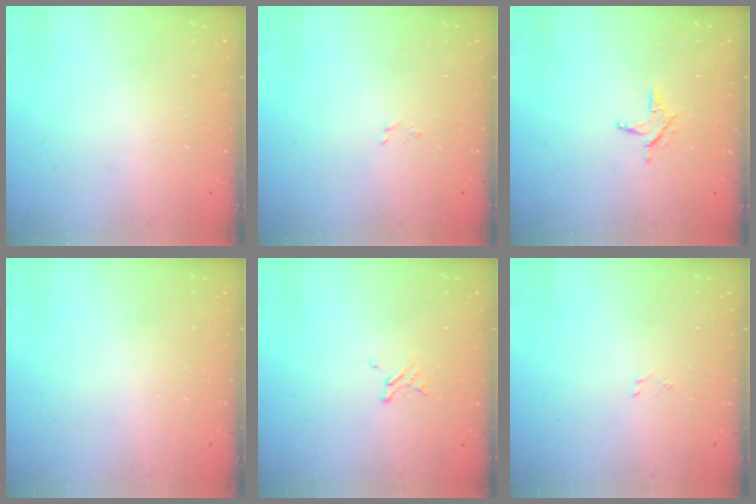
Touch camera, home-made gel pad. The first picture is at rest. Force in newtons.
{"total": 1.6, "press": 1.5, "slide": 0.3}
{"total": 4.1, "press": 4.1, "slide": 0.4}
{"total": 0.0}
{"total": 1.6, "press": 1.6, "slide": 0.2}
{"total": 1.6, "press": 1.5, "slide": 0.3}